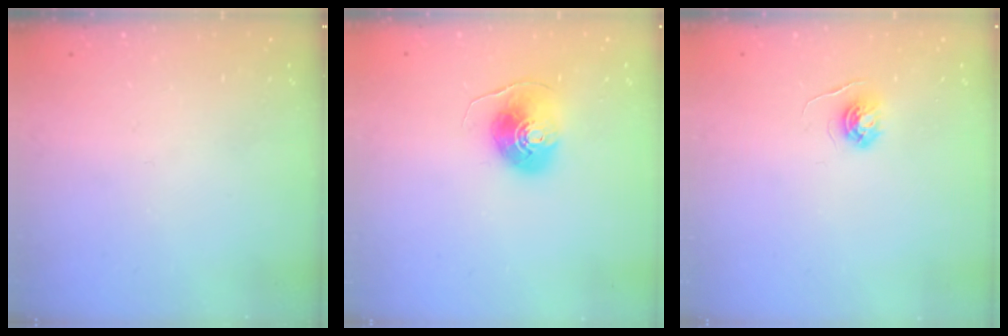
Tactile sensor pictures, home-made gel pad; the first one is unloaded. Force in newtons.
{"total": 8.1, "press": 8.1, "slide": 0.3}
{"total": 4.0, "press": 4.0, "slide": 0.4}